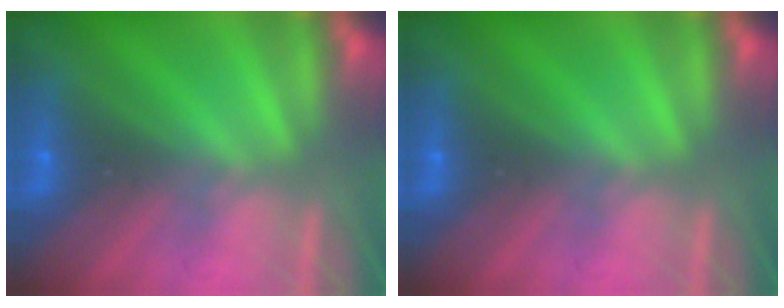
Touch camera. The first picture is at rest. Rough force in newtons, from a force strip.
{"total": 0.0}